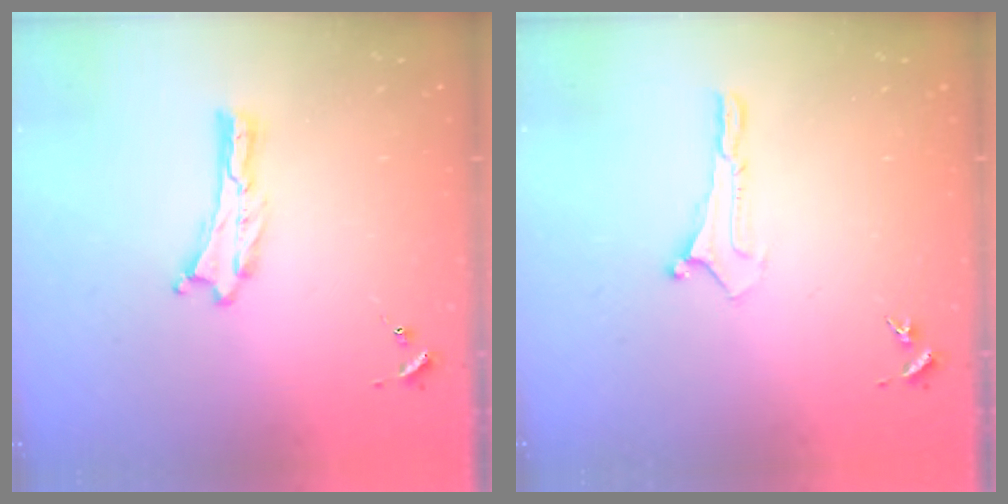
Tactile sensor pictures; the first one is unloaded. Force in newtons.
{"total": 0.0}